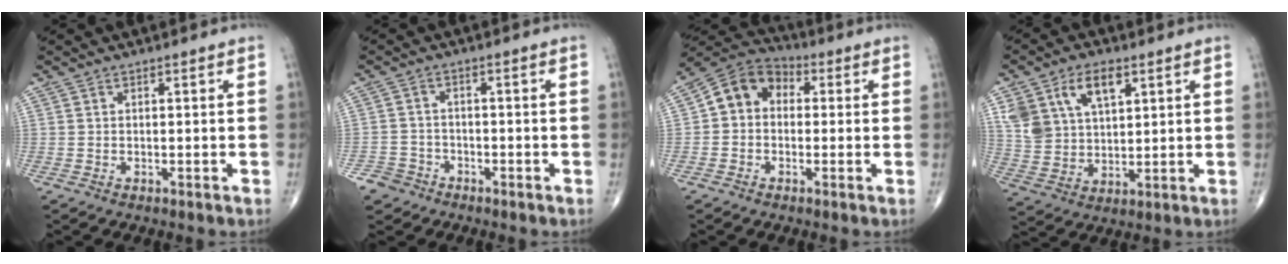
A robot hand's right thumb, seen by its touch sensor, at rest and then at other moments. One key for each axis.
{"total": 4.3, "fx": -3.0, "fy": 3.1, "fz": 0.3, "tx": 0.009, "ty": 0.014, "tz": -0.058}
{"total": 9.0, "fx": 0.5, "fy": 7.2, "fz": 5.3, "tx": -0.071, "ty": 0.032, "tz": -0.011}
{"total": 12.1, "fx": 5.6, "fy": 7.2, "fz": 7.9, "tx": -0.134, "ty": -0.013, "tz": 0.116}